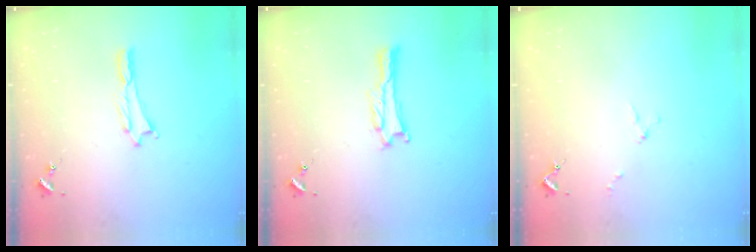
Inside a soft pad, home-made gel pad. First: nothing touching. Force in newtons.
{"total": 1.0, "press": 1.0, "slide": 0.1}
{"total": 1.3, "press": 1.2, "slide": 0.1}